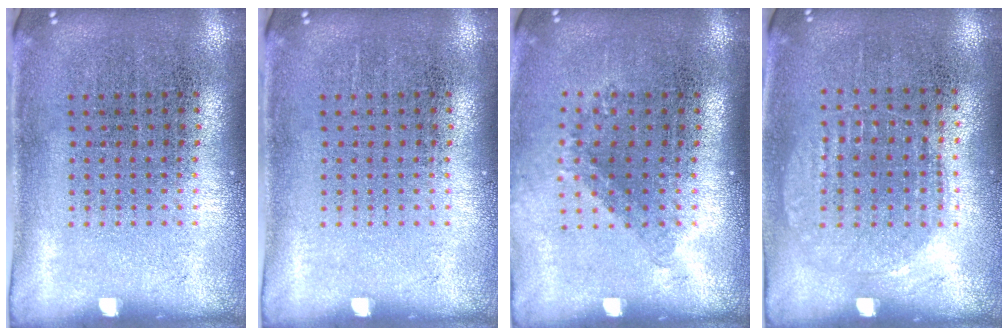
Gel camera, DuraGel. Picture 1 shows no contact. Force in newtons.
{"total": 0.0}
{"total": 1.3, "press": 0.8, "slide": 0.9}
{"total": 1.0, "press": 0.9, "slide": 0.4}